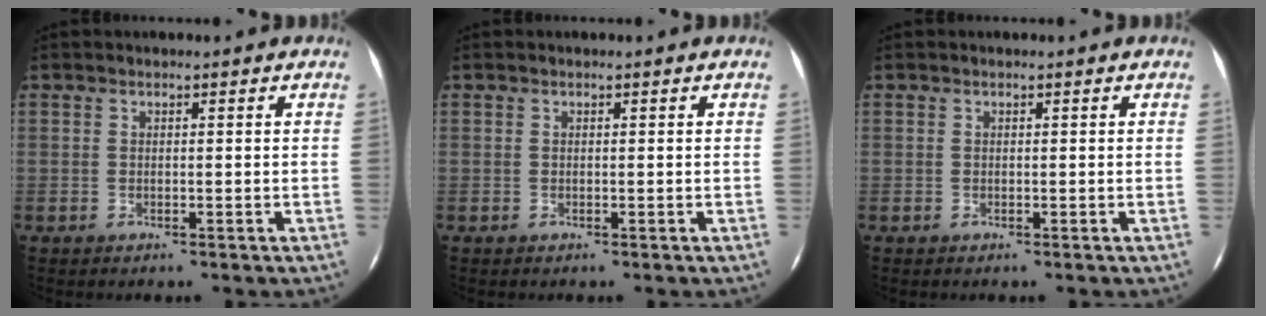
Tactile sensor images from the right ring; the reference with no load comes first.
{"total": 0.0}
{"total": 0.0}